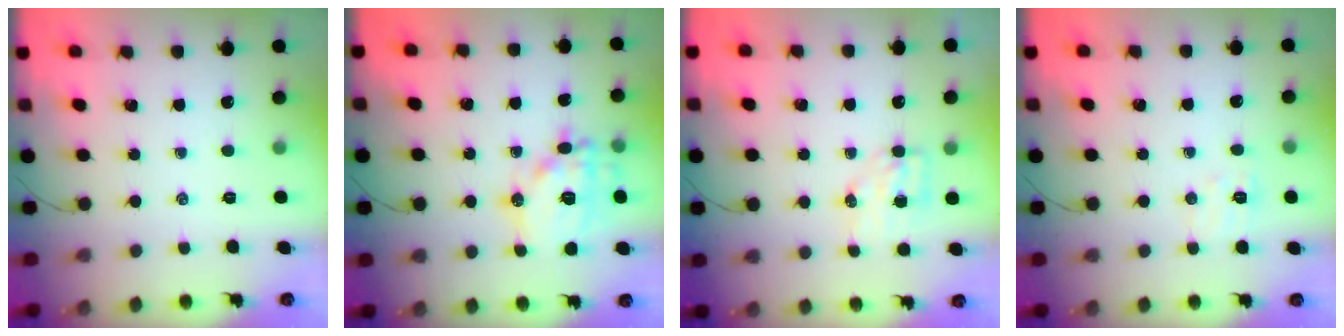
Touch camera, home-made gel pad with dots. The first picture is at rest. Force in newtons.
{"total": 15.9, "press": 15.8, "slide": 1.5}
{"total": 4.9, "press": 4.8, "slide": 0.7}
{"total": 6.0, "press": 5.9, "slide": 1.4}